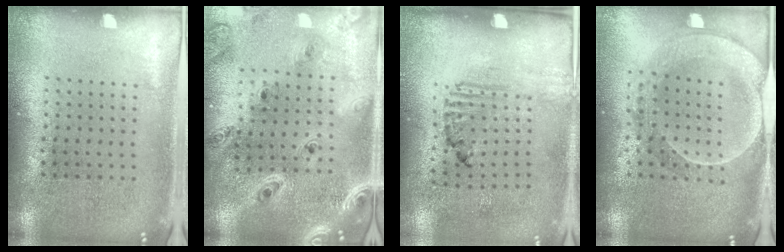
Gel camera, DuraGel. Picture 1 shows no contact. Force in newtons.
{"total": 1.8, "press": 1.7, "slide": 0.4}
{"total": 1.7, "press": 1.0, "slide": 1.4}
{"total": 2.2, "press": 2.1, "slide": 0.9}